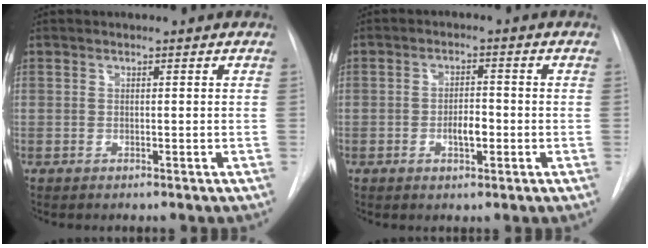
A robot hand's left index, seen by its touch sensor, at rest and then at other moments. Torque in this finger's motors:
{"motor_torque": [0.09, 0.09, 0.09, 0.01]}